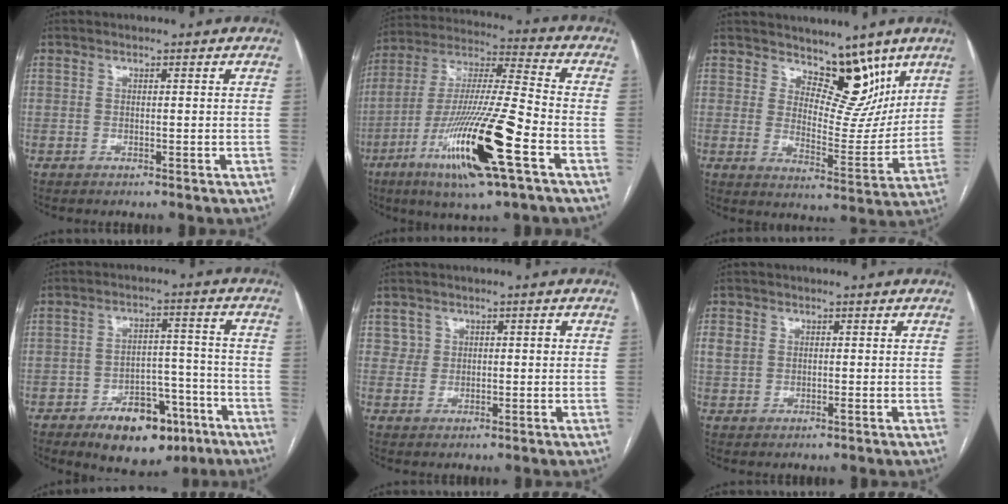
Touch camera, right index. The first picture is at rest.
{"total": 20.6, "force": [-8.6, 1.7, 18.6], "torque": [-0.367, -0.027, -0.155]}
{"total": 9.7, "force": [7.0, 4.8, 4.7], "torque": [-0.051, -0.011, 0.115]}
{"total": 11.5, "force": [-6.9, 6.1, 6.9], "torque": [-0.090, 0.018, -0.098]}
{"total": 2.5, "force": [0.9, 2.3, 0.4], "torque": [-0.002, 0.006, 0.015]}
{"total": 2.9, "force": [0.6, 2.5, 1.5], "torque": [-0.037, 0.009, 0.012]}